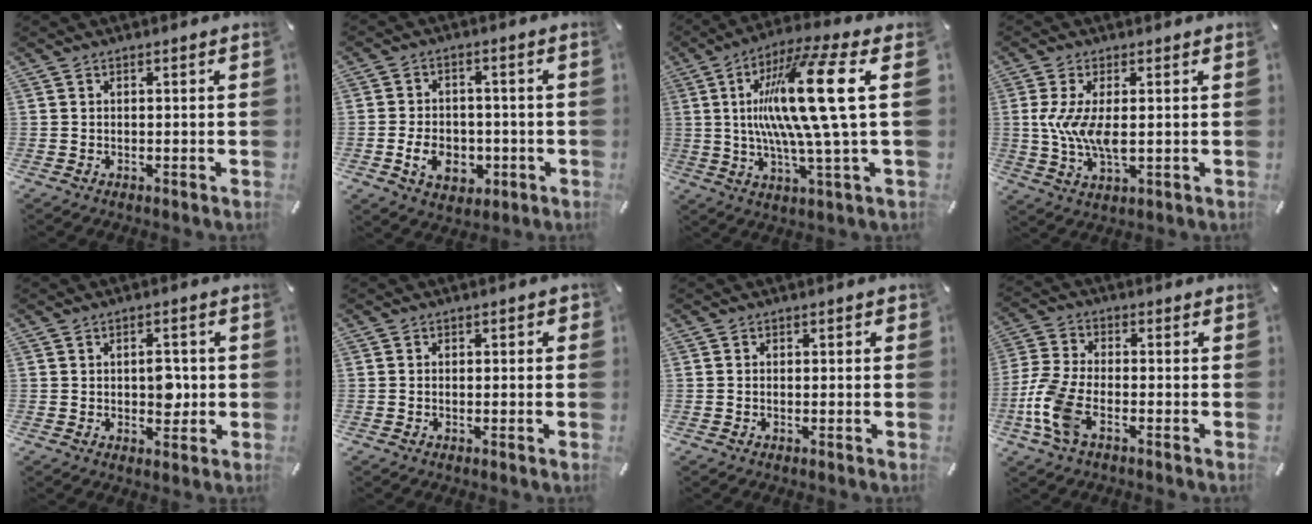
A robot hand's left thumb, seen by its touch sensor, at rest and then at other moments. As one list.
[{"total": 8.4, "force": [-2.4, 6.4, 4.9], "torque": [-0.109, 0.008, -0.044]}, {"total": 21.5, "force": [3.6, 2.8, 21.0], "torque": [-0.410, -0.017, 0.035]}, {"total": 8.5, "force": [0.5, 3.5, 7.7], "torque": [-0.168, -0.009, 0.002]}, {"total": 5.4, "force": [0.0, 3.4, 4.2], "torque": [-0.037, -0.007, -0.007]}, {"total": 1.2, "force": [-0.6, 0.8, 0.6], "torque": [-0.011, 0.005, -0.013]}, {"total": 0.9, "force": [-0.4, 0.6, 0.4], "torque": [-0.007, 0.004, -0.008]}, {"total": 9.9, "force": [-4.2, 5.0, 7.5], "torque": [-0.174, -0.001, -0.077]}]